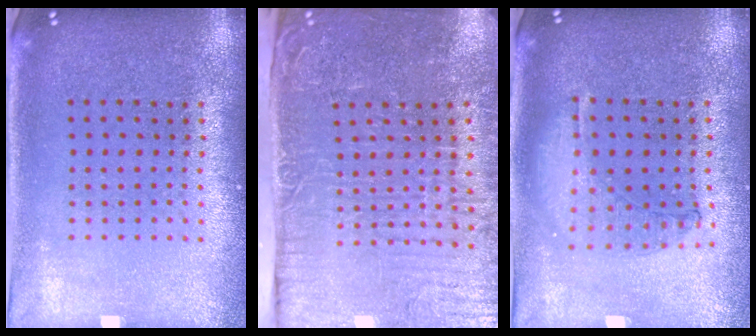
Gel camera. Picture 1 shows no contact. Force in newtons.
{"total": 5.6, "press": 4.7, "slide": 3.0}
{"total": 1.0, "press": 1.0, "slide": 0.1}